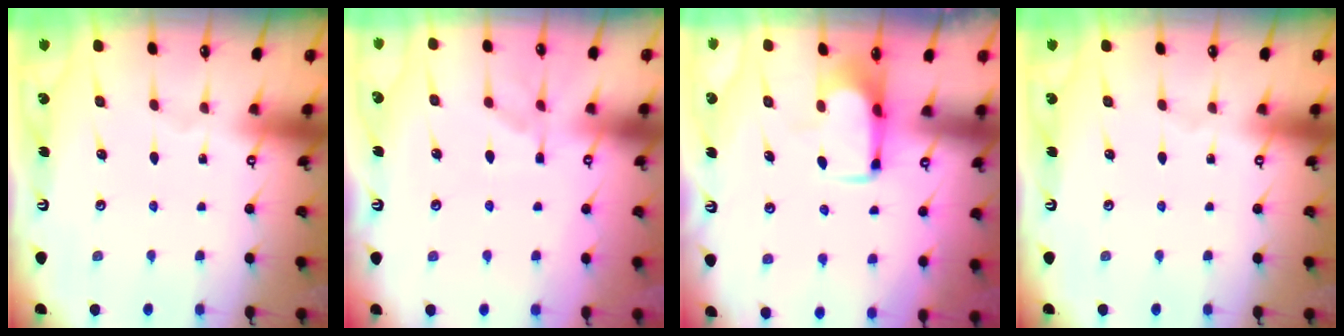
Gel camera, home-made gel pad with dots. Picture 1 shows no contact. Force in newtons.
{"total": 1.4, "press": 0.6, "slide": 1.2}
{"total": 1.9, "press": 1.9, "slide": 0.4}
{"total": 0.0}